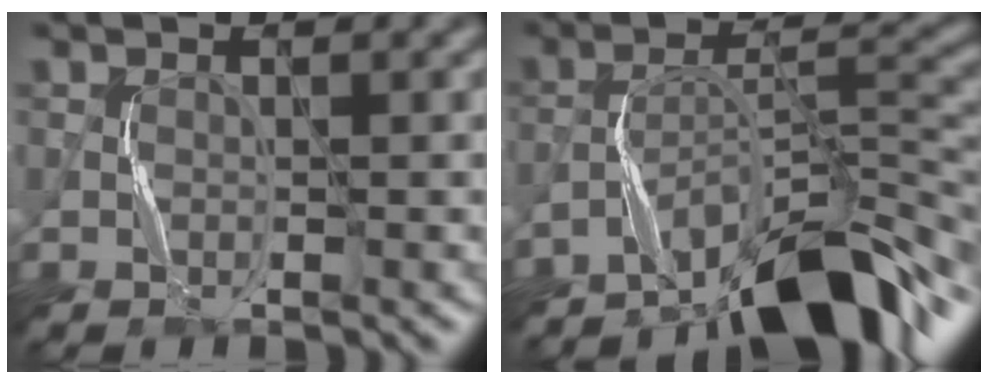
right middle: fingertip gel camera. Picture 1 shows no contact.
{"total": 9.5, "force": [-7.3, 1.9, 5.7], "torque": [-0.086, 0.013, -0.127]}